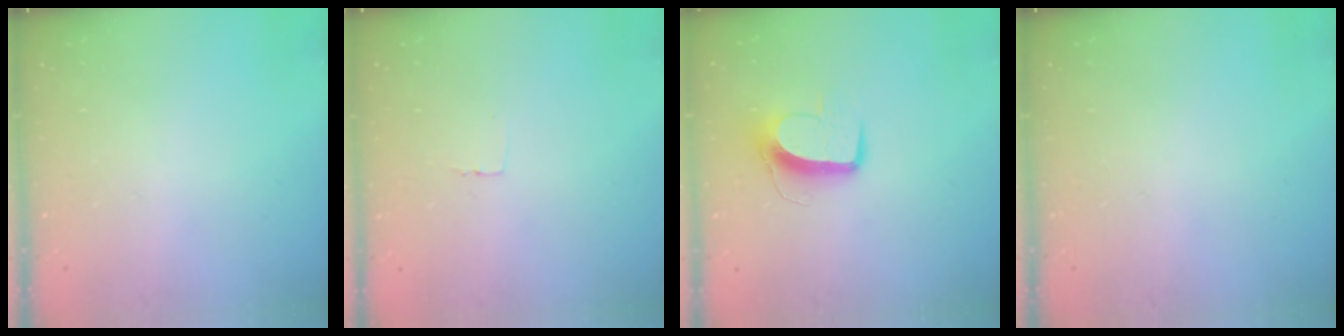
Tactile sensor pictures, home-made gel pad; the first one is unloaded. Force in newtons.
{"total": 2.3, "press": 2.3, "slide": 0.1}
{"total": 10.5, "press": 10.5, "slide": 0.8}
{"total": 0.0}